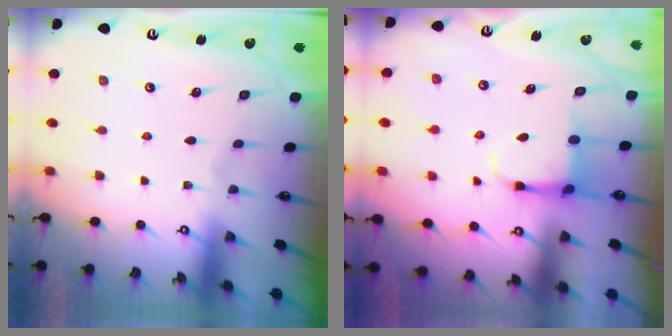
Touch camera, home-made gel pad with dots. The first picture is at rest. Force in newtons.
{"total": 3.9, "press": 3.8, "slide": 0.6}